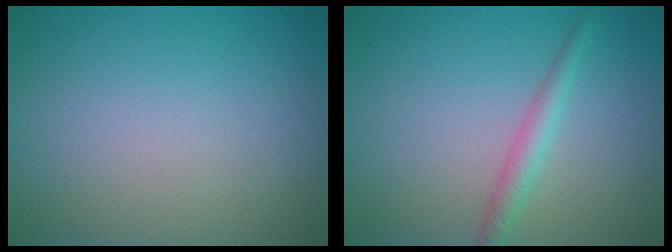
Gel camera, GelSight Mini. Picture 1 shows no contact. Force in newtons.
{"total": 1.9, "press": 1.9, "slide": 0.1}